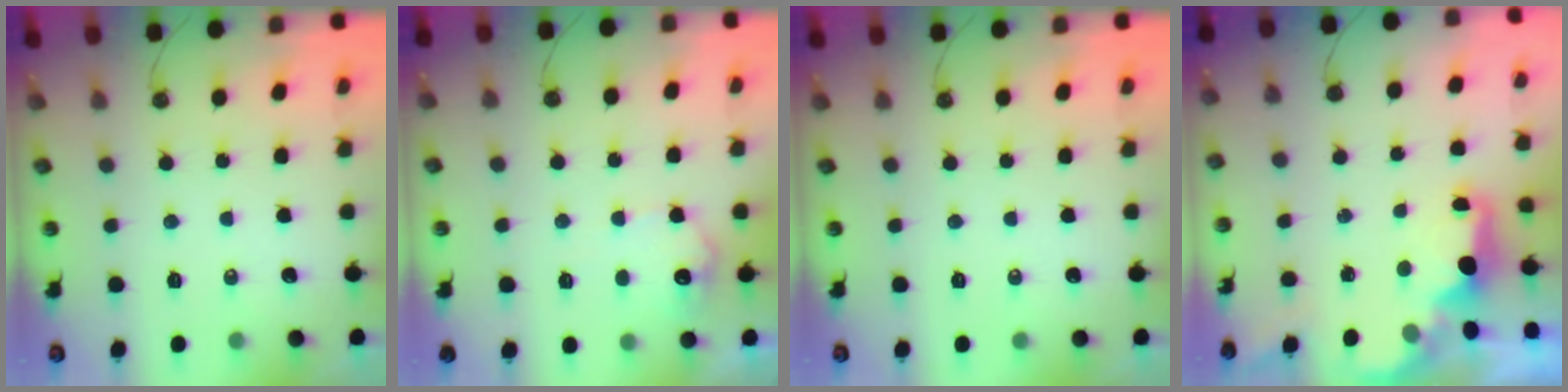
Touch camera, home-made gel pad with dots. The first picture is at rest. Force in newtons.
{"total": 8.0, "press": 8.0, "slide": 0.6}
{"total": 0.0}
{"total": 2.2, "press": 2.1, "slide": 0.8}